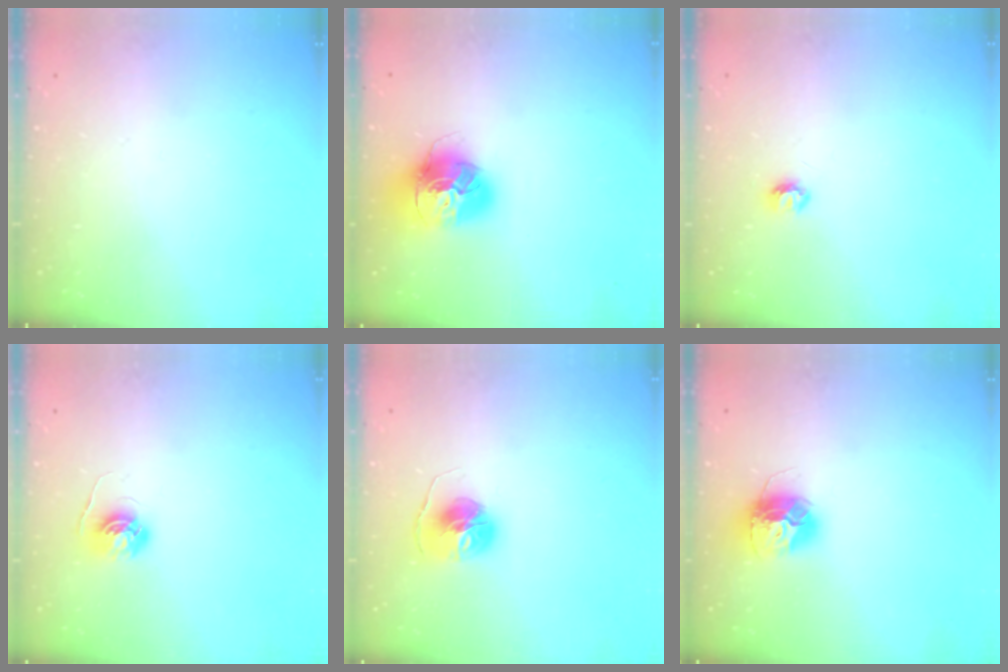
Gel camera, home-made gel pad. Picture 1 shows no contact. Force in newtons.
{"total": 16.8, "press": 16.7, "slide": 1.9}
{"total": 4.6, "press": 4.6, "slide": 0.5}
{"total": 4.3, "press": 4.3, "slide": 0.5}
{"total": 7.7, "press": 7.6, "slide": 0.6}
{"total": 14.0, "press": 13.9, "slide": 1.1}